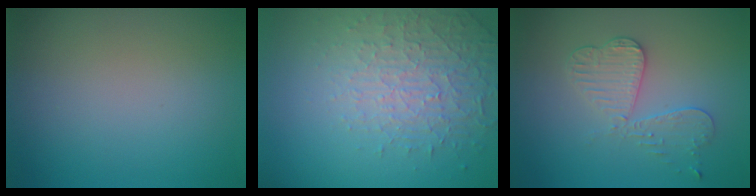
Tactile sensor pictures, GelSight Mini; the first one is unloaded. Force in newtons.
{"total": 4.5, "press": 3.1, "slide": 3.3}
{"total": 3.3, "press": 3.2, "slide": 0.9}